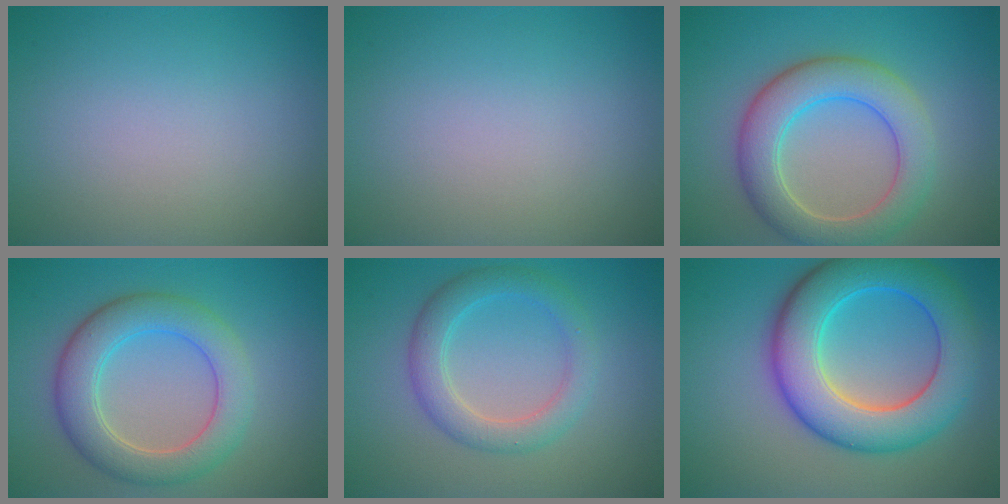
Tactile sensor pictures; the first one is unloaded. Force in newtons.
{"total": 0.0}
{"total": 6.4, "press": 6.4, "slide": 0.7}
{"total": 5.0, "press": 5.0, "slide": 0.4}
{"total": 3.7, "press": 3.7, "slide": 0.1}
{"total": 9.7, "press": 9.7, "slide": 0.3}